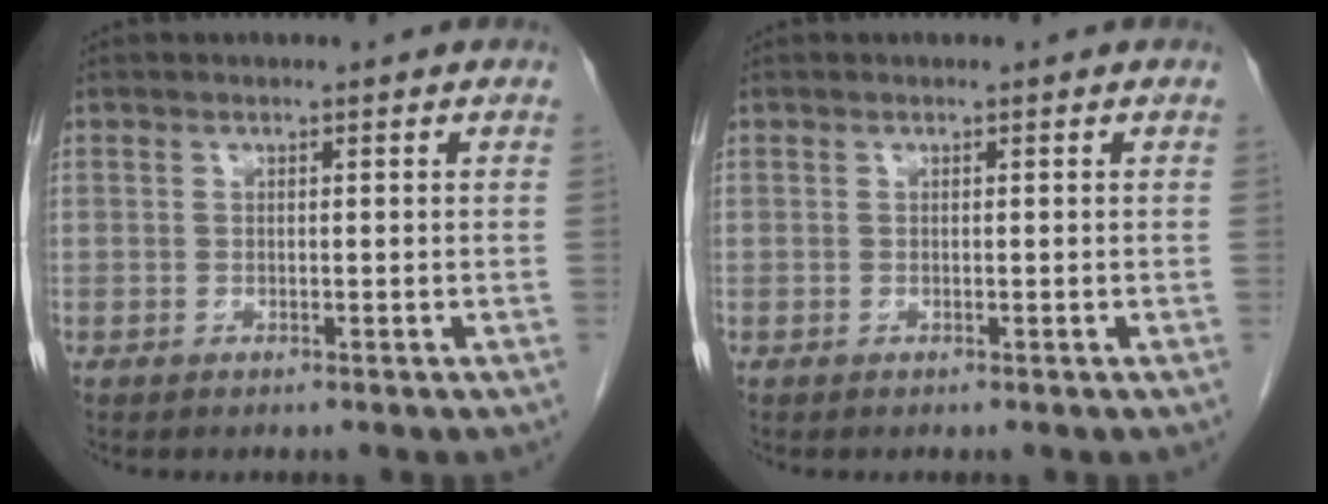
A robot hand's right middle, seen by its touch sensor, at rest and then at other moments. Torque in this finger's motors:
{"motor_torque": [0.00, 0.00, 0.00, -0.01]}